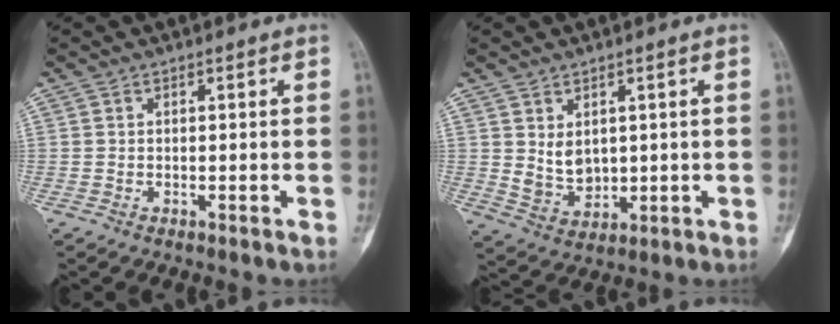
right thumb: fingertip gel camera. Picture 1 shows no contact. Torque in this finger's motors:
{"motor_torque": [0.10, 1.93, 0.50, -0.06, 0.14]}